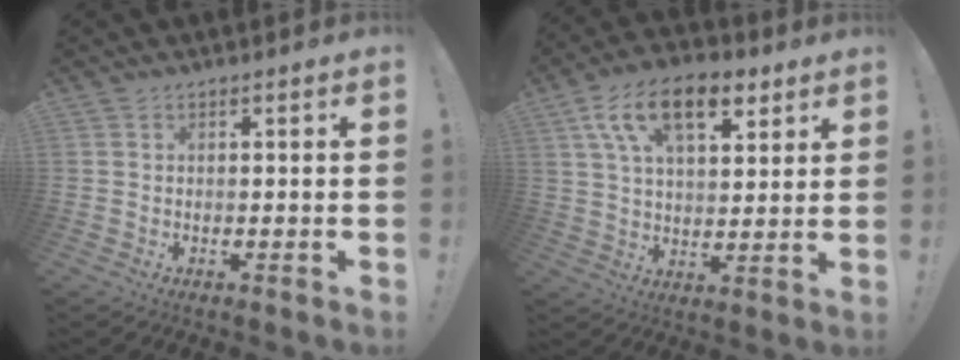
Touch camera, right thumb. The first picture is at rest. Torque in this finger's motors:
{"motor_torque": [0.60, 0.68, 1.02, 0.47, 0.14]}